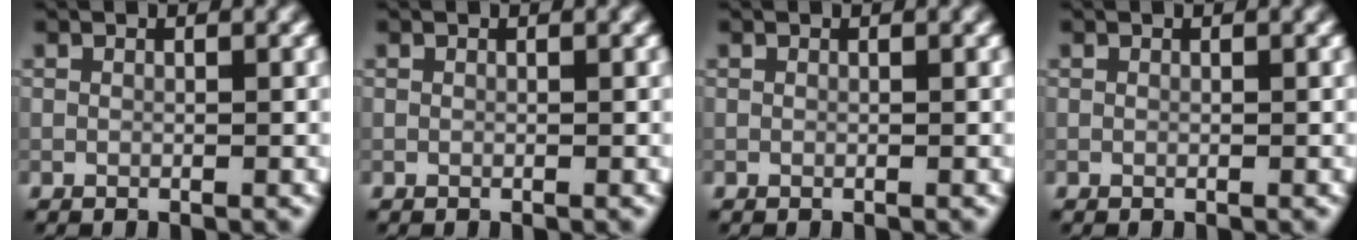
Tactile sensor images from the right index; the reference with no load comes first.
{"total": 0.0}
{"total": 0.0}
{"total": 0.0}